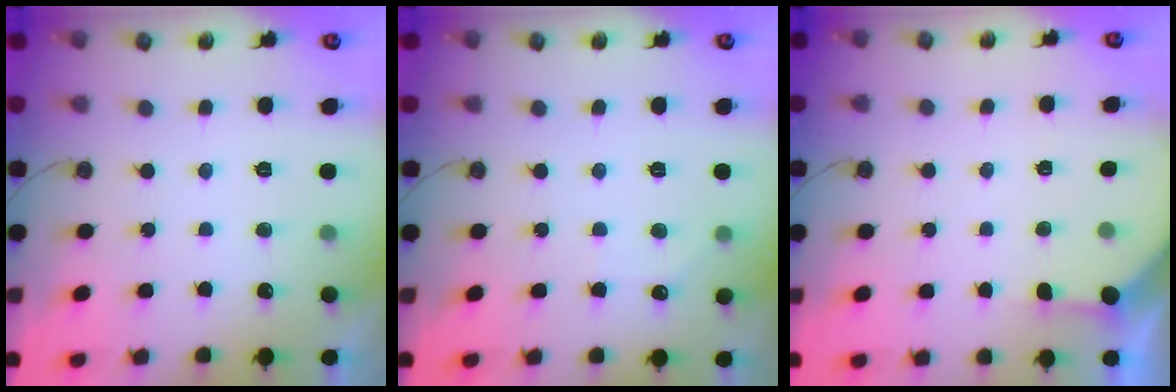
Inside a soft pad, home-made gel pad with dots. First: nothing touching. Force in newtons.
{"total": 2.7, "press": 2.6, "slide": 0.4}
{"total": 2.1, "press": 2.1, "slide": 0.3}